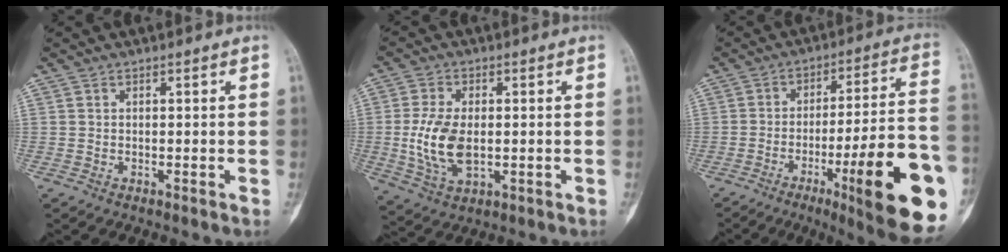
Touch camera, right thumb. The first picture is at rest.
{"total": 10.3, "force": [-0.6, 5.7, 8.5], "torque": [-0.172, -0.005, -0.006]}
{"total": 23.2, "force": [-8.6, 3.6, 21.3], "torque": [-0.249, 0.025, -0.119]}